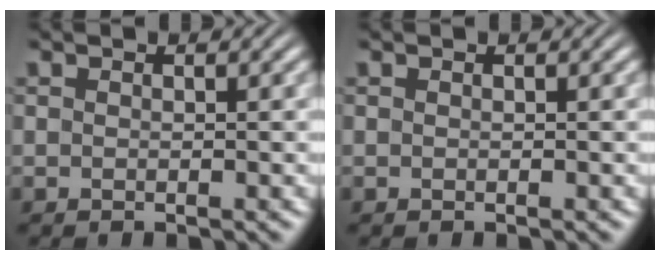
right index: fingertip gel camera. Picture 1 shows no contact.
{"total": 0.0}